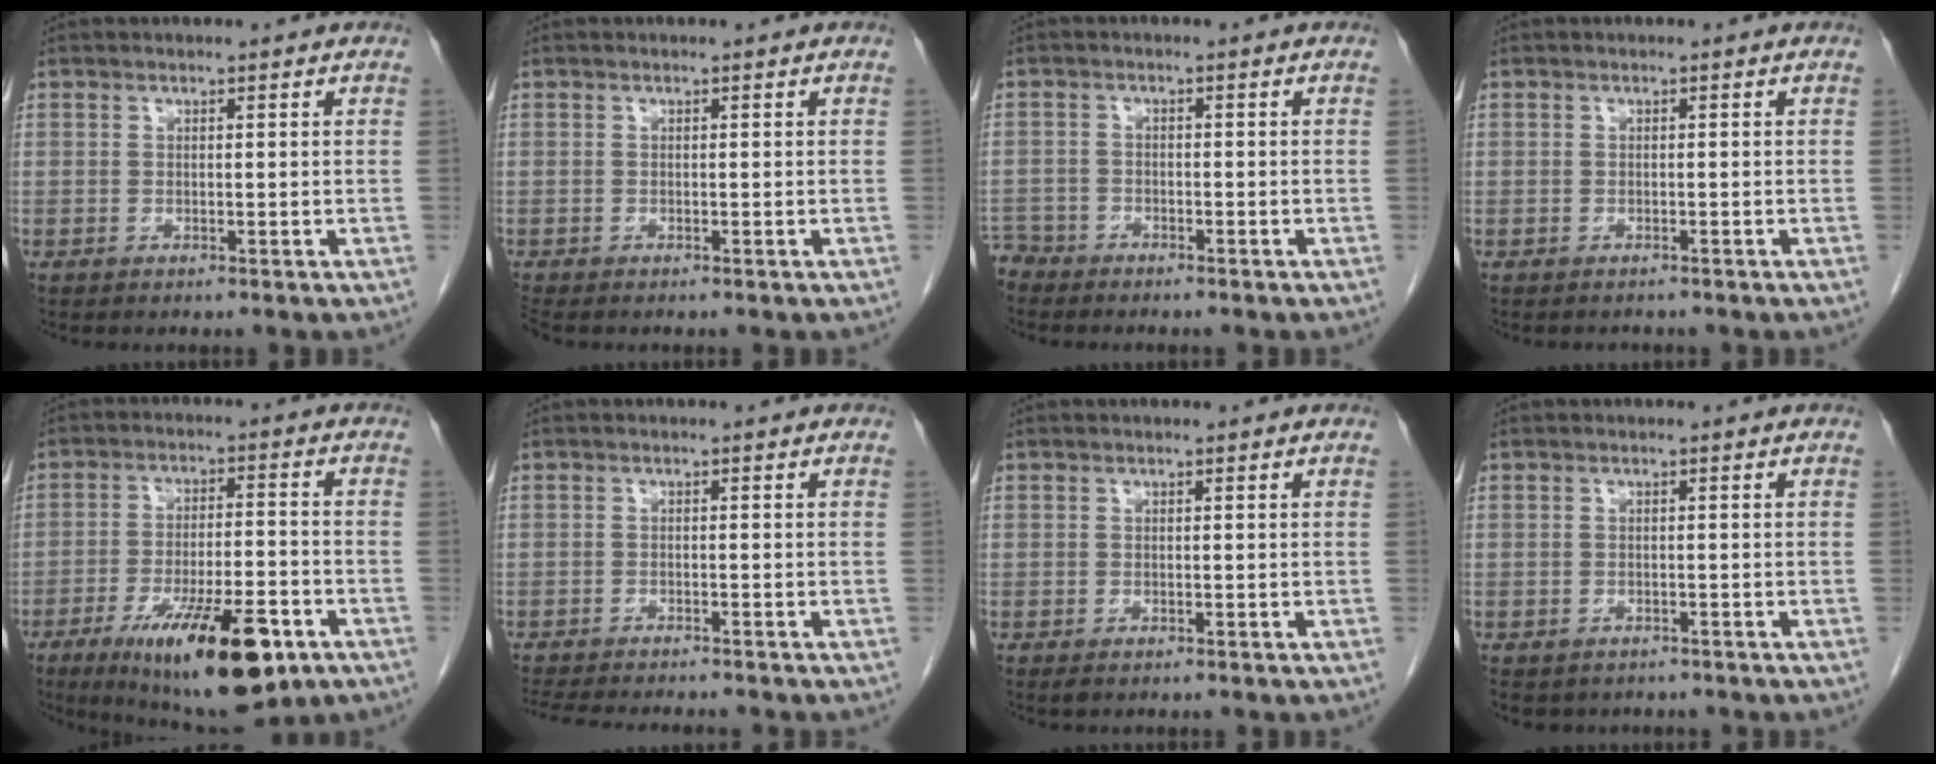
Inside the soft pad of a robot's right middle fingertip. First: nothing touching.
{"total": 1.0, "force": [-0.9, 0.2, 0.3], "torque": [-0.013, -0.004, -0.016]}
{"total": 3.9, "force": [-3.6, 1.5, -0.2], "torque": [0.004, -0.003, -0.070]}
{"total": 1.1, "force": [-1.0, 0.5, -0.2], "torque": [-0.010, -0.002, -0.015]}
{"total": 17.1, "force": [-9.3, 4.1, 13.8], "torque": [-0.203, -0.021, -0.139]}
{"total": 10.0, "force": [-9.1, 1.2, 4.0], "torque": [-0.064, -0.015, -0.128]}
{"total": 0.6, "force": [-0.4, 0.3, 0.4], "torque": [-0.009, -0.001, -0.004]}
{"total": 4.7, "force": [-3.8, 2.6, 1.0], "torque": [-0.013, 0.000, -0.047]}